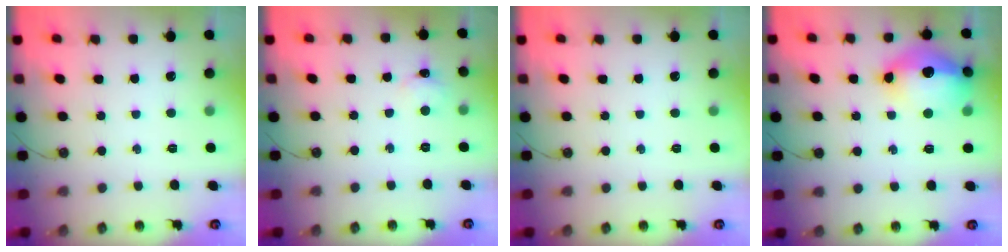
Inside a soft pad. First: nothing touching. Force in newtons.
{"total": 3.3, "press": 3.3, "slide": 0.4}
{"total": 0.0}
{"total": 16.4, "press": 16.3, "slide": 1.8}